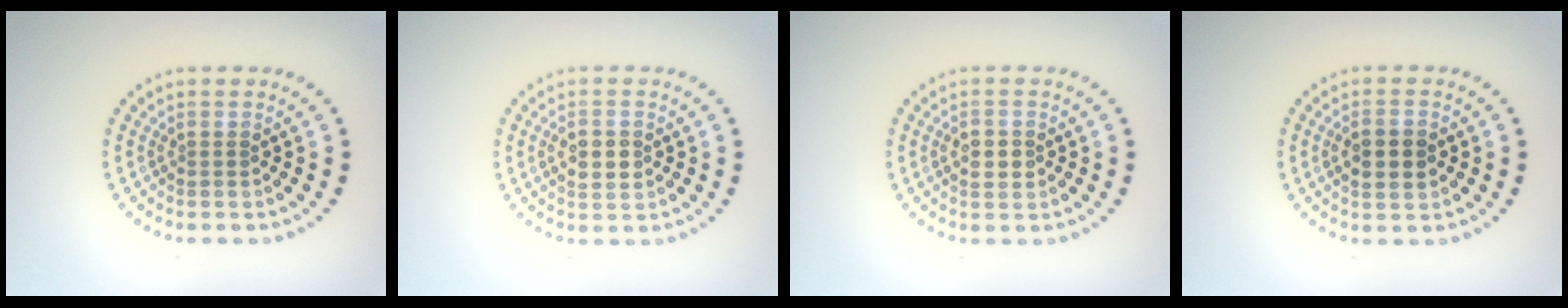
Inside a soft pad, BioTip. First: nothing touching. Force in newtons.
{"total": 2.2, "press": 2.2, "slide": 0.0}
{"total": 2.2, "press": 2.2, "slide": 0.1}
{"total": 2.7, "press": 2.7, "slide": 0.2}